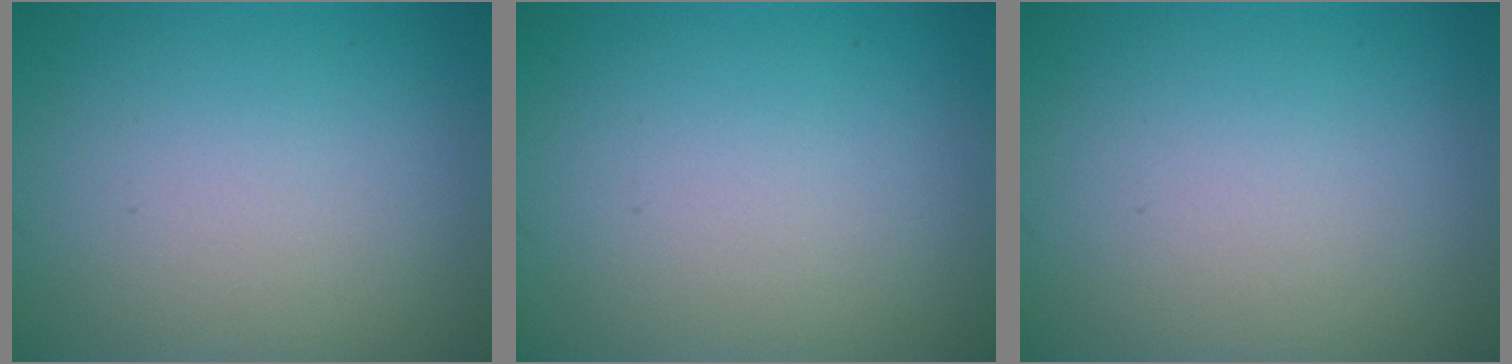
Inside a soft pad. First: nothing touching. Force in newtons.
{"total": 0.0}
{"total": 0.0}